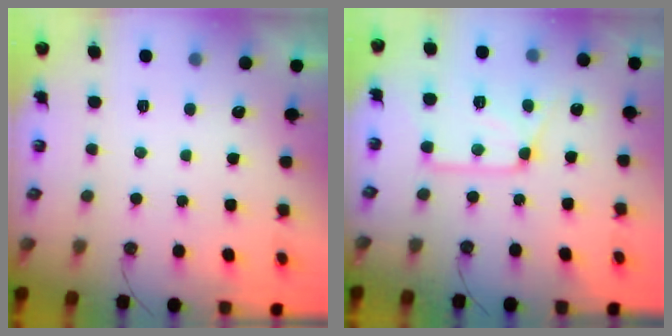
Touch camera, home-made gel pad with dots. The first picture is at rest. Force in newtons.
{"total": 13.5, "press": 13.4, "slide": 1.4}